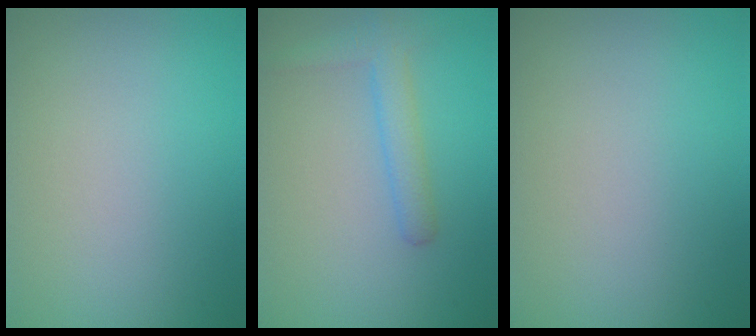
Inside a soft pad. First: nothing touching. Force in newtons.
{"total": 2.5, "press": 2.5, "slide": 0.0}
{"total": 0.0}